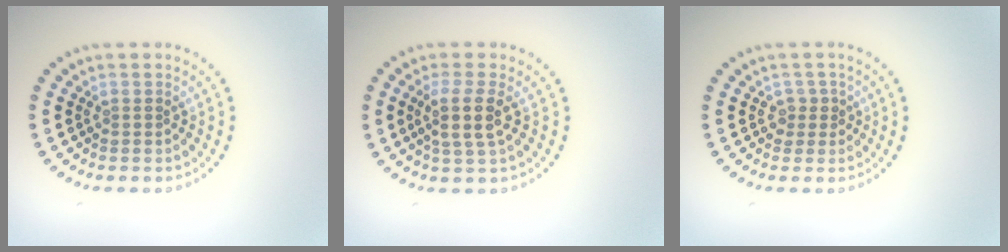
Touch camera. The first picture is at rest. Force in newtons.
{"total": 2.8, "press": 2.5, "slide": 1.4}
{"total": 1.4, "press": 1.0, "slide": 1.0}